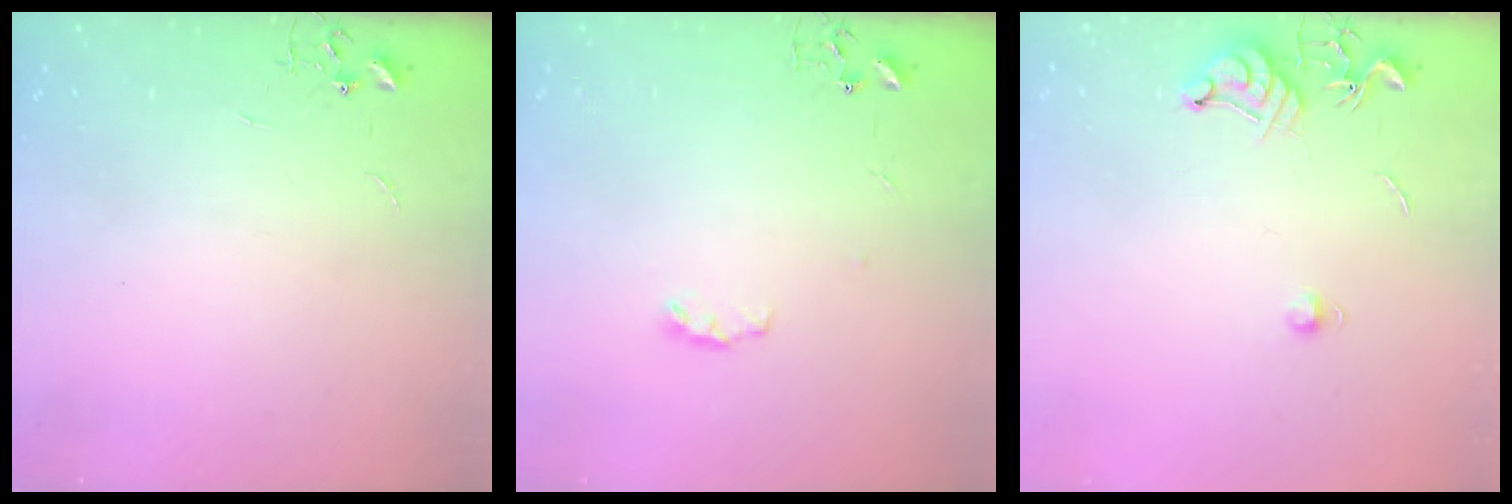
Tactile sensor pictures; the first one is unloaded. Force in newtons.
{"total": 3.8, "press": 3.8, "slide": 0.6}
{"total": 7.8, "press": 7.7, "slide": 1.0}